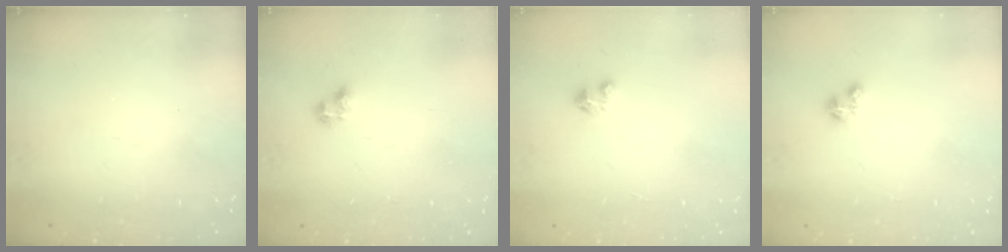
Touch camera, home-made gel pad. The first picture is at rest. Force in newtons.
{"total": 2.7, "press": 2.6, "slide": 0.3}
{"total": 1.7, "press": 1.7, "slide": 0.1}
{"total": 1.6, "press": 1.5, "slide": 0.4}